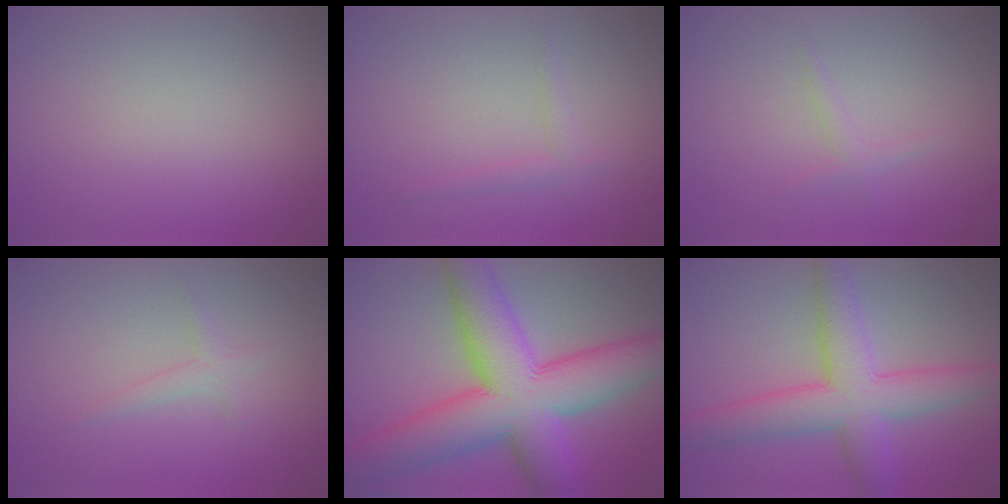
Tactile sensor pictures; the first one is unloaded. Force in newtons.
{"total": 1.2, "press": 1.2, "slide": 0.1}
{"total": 0.9, "press": 0.9, "slide": 0.1}
{"total": 1.2, "press": 1.2, "slide": 0.0}
{"total": 13.6, "press": 13.6, "slide": 0.2}
{"total": 7.2, "press": 7.2, "slide": 0.1}